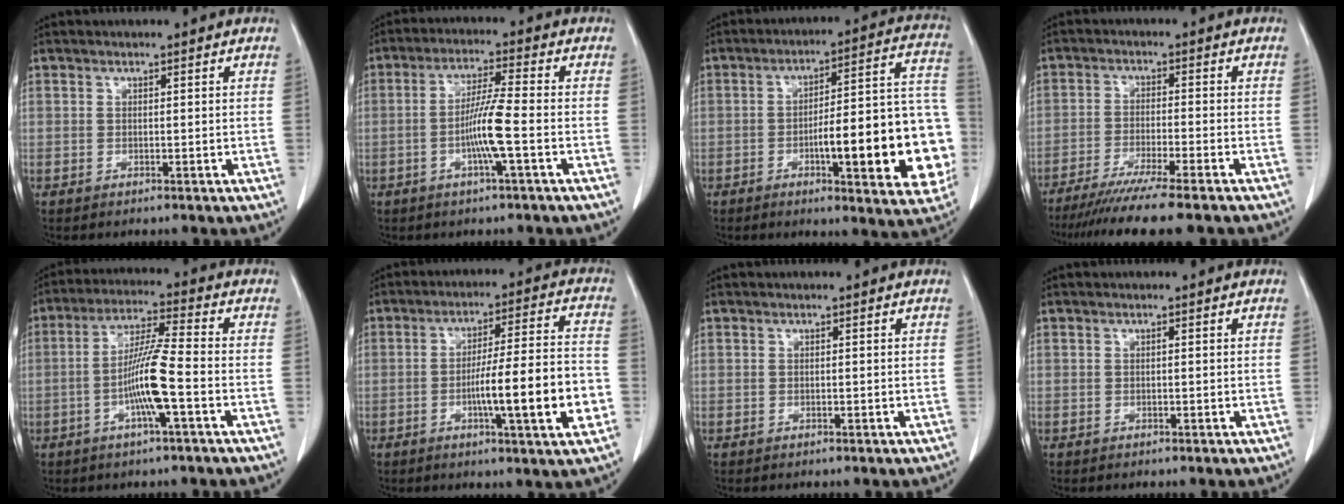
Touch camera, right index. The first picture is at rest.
{"total": 7.0, "force": [-1.9, -0.5, 6.7], "torque": [-0.132, -0.001, -0.037]}
{"total": 20.2, "force": [-4.7, 3.8, 19.3], "torque": [-0.183, 0.033, -0.051]}
{"total": 12.2, "force": [-10.2, -0.7, 6.7], "torque": [-0.082, -0.035, -0.158]}
{"total": 9.2, "force": [-2.6, -0.2, 8.8], "torque": [-0.172, 0.002, -0.051]}
{"total": 13.8, "force": [-3.6, 0.6, 13.3], "torque": [-0.207, 0.004, -0.056]}
{"total": 0.0}
{"total": 0.0}